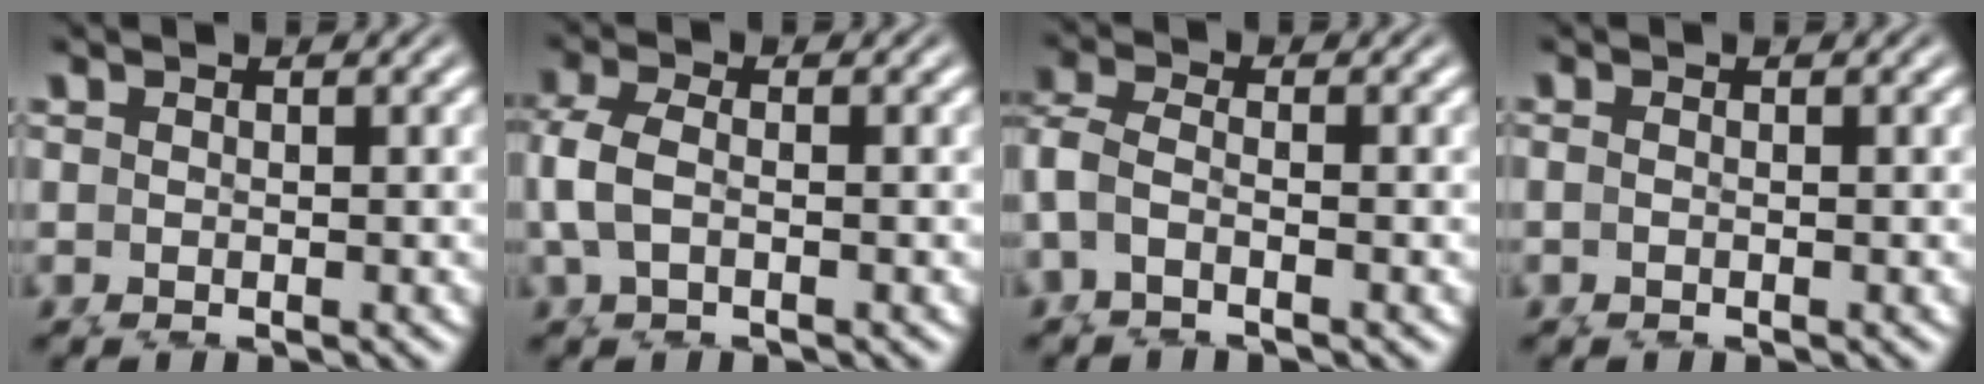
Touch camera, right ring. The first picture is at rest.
{"total": 3.7, "force": [0.6, 2.5, 2.6], "torque": [-0.077, -0.012, 0.017]}
{"total": 4.5, "force": [0.0, 3.7, 2.5], "torque": [-0.096, -0.034, 0.012]}
{"total": 0.5, "force": [0.1, -0.3, 0.4], "torque": [-0.008, -0.002, 0.002]}